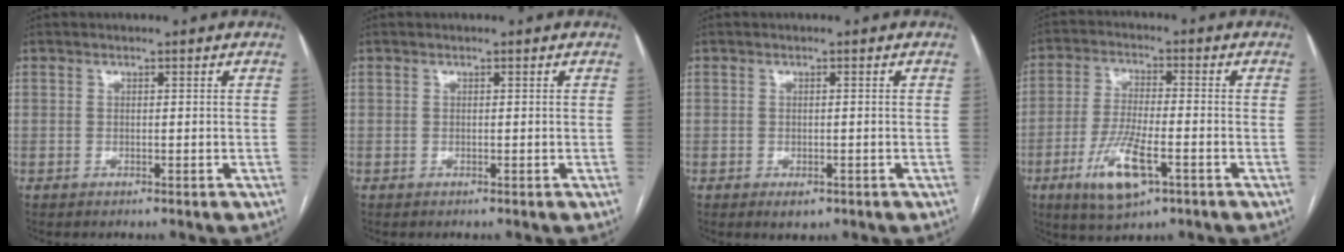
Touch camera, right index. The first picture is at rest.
{"total": 0.0}
{"total": 1.8, "force": [-0.9, 1.0, 1.1], "torque": [-0.009, 0.000, -0.004]}
{"total": 9.9, "force": [-4.4, 2.5, 8.4], "torque": [-0.169, -0.014, -0.074]}